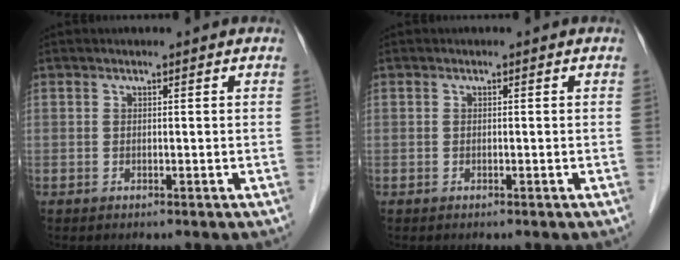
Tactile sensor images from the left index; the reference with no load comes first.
{"total": 0.0}